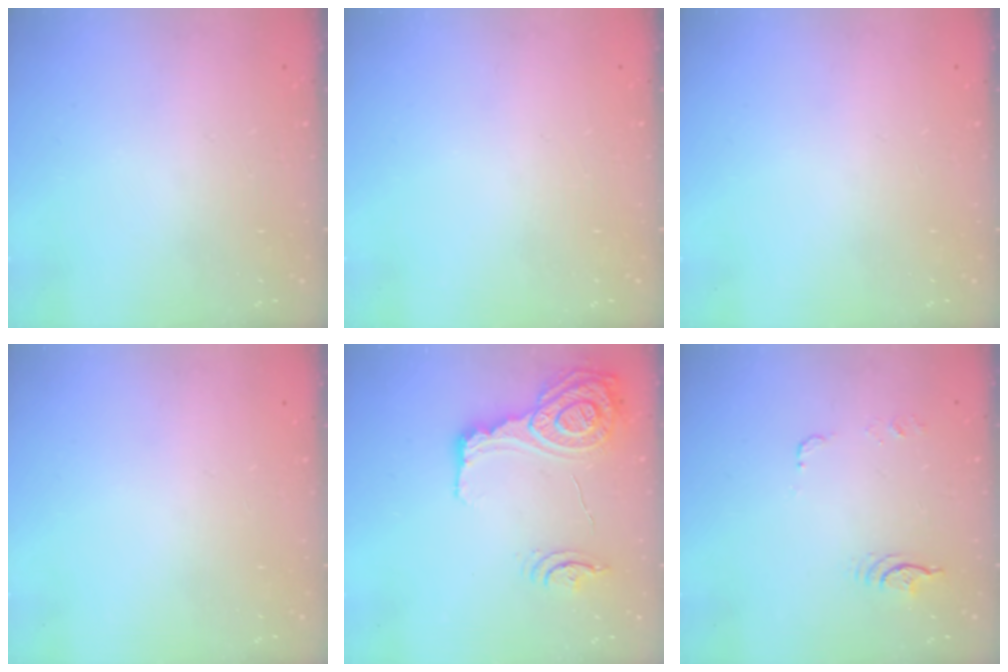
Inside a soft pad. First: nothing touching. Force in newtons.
{"total": 0.0}
{"total": 0.0}
{"total": 0.0}
{"total": 16.0, "press": 15.9, "slide": 1.2}
{"total": 14.8, "press": 7.2, "slide": 12.9}